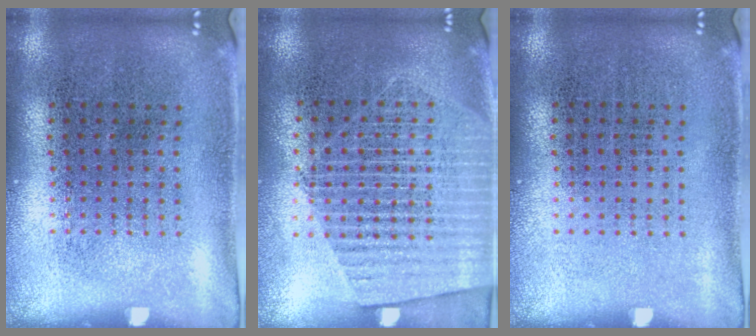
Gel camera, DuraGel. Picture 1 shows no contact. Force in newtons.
{"total": 1.7, "press": 1.5, "slide": 0.8}
{"total": 0.0}